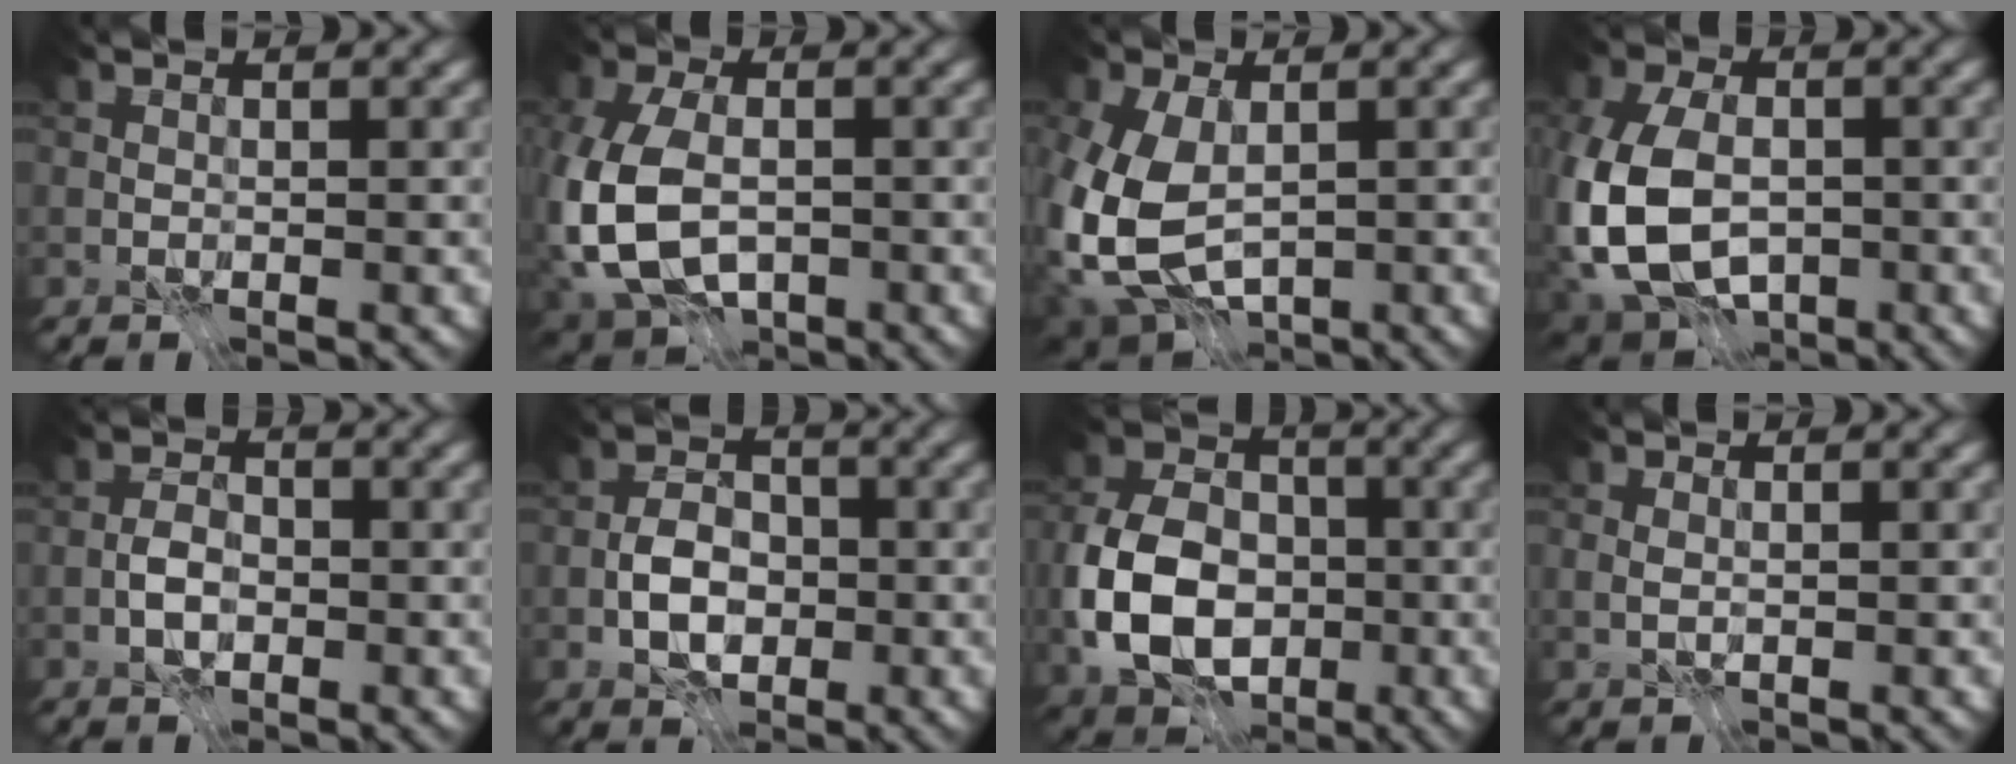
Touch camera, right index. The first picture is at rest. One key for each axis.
{"total": 10.1, "fx": -2.4, "fy": 6.5, "fz": 7.3, "tx": -0.176, "ty": -0.014, "tz": -0.055}
{"total": 10.6, "fx": -1.2, "fy": 6.9, "fz": 7.9, "tx": -0.198, "ty": -0.031, "tz": -0.010}
{"total": 11.4, "fx": -2.5, "fy": 7.7, "fz": 8.0, "tx": -0.191, "ty": -0.016, "tz": -0.058}
{"total": 2.5, "fx": -1.3, "fy": 1.3, "fz": 1.8, "tx": -0.026, "ty": 0.004, "tz": -0.030}
{"total": 4.2, "fx": -1.7, "fy": 2.6, "fz": 2.8, "tx": -0.041, "ty": 0.003, "tz": -0.038}
{"total": 9.8, "fx": -2.8, "fy": 7.0, "fz": 6.3, "tx": -0.131, "ty": -0.005, "tz": -0.063}
{"total": 0.6, "fx": 0.0, "fy": 0.1, "fz": 0.6, "tx": -0.014, "ty": -0.001, "tz": 0.003}